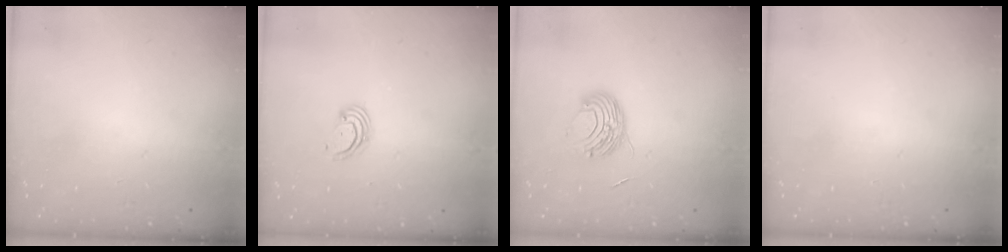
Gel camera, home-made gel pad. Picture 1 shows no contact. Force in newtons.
{"total": 2.6, "press": 2.6, "slide": 0.3}
{"total": 8.7, "press": 8.6, "slide": 0.8}
{"total": 0.0}